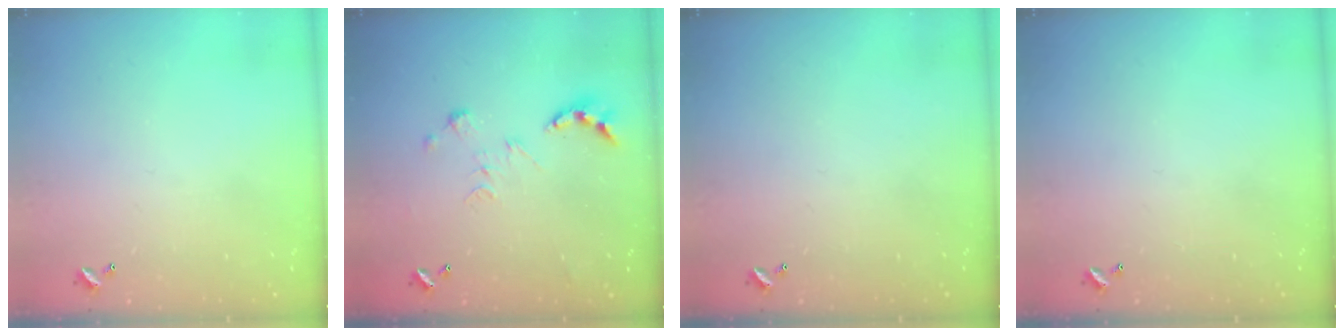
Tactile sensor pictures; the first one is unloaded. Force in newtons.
{"total": 0.0}
{"total": 0.0}
{"total": 0.0}